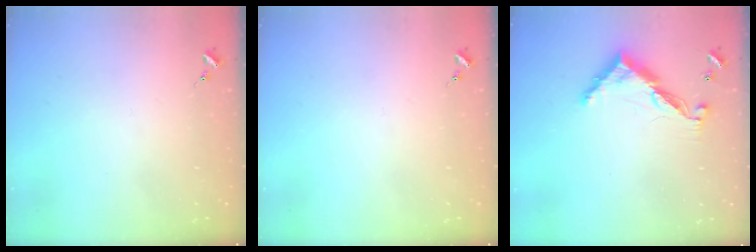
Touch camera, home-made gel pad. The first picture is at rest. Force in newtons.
{"total": 0.0}
{"total": 9.9, "press": 9.9, "slide": 0.2}